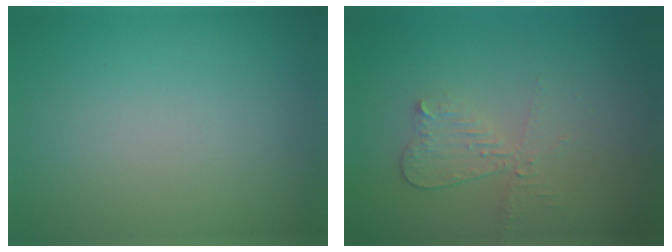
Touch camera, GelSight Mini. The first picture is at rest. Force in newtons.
{"total": 2.3, "press": 2.1, "slide": 0.8}